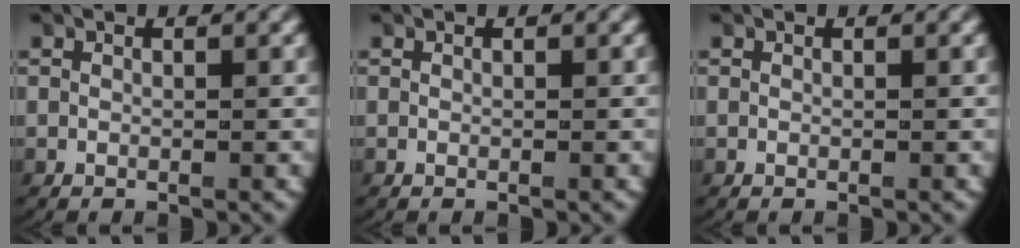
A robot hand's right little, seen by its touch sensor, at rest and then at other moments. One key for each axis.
{"total": 0.0}
{"total": 0.0}